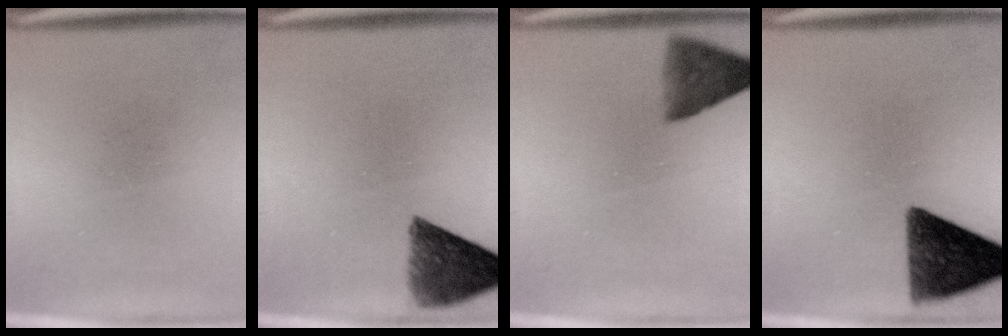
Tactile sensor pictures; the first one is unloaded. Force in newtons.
{"total": 8.5}
{"total": 5.8}
{"total": 12.3}